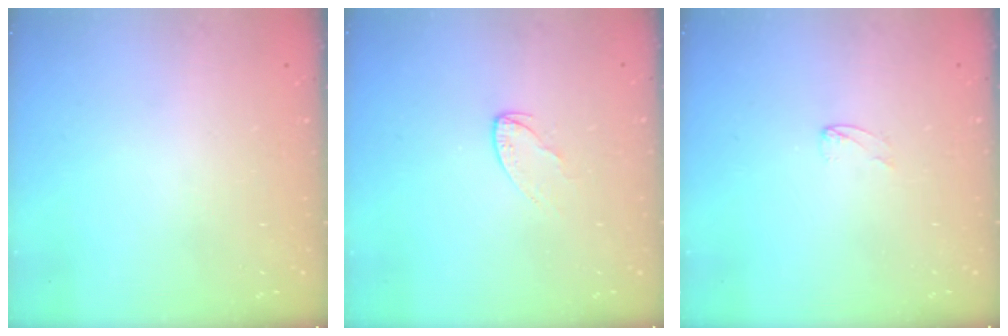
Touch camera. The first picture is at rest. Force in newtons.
{"total": 4.1, "press": 4.1, "slide": 0.5}
{"total": 1.7, "press": 1.7, "slide": 0.1}